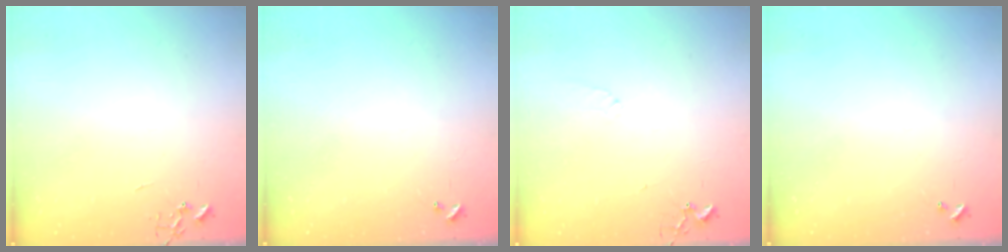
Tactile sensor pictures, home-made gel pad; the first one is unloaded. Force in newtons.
{"total": 0.0}
{"total": 5.5, "press": 5.5, "slide": 0.8}
{"total": 0.0}